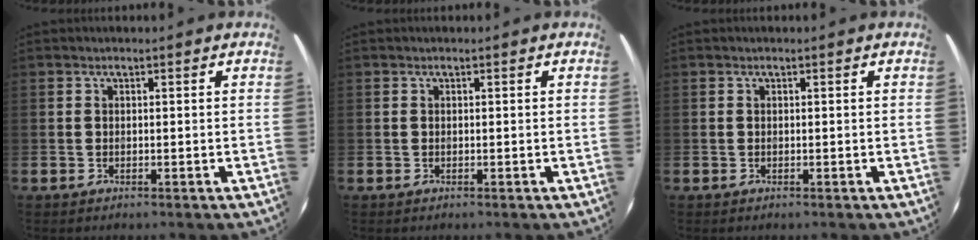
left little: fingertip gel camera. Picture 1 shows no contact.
{"total": 0.0}
{"total": 0.0}